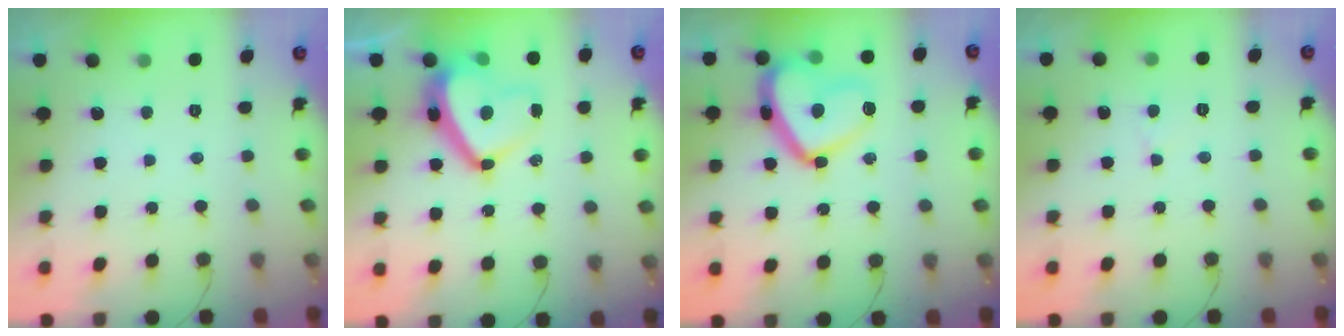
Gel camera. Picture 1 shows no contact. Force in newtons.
{"total": 15.2, "press": 15.1, "slide": 1.9}
{"total": 18.0, "press": 17.9, "slide": 1.7}
{"total": 4.6, "press": 4.6, "slide": 0.5}